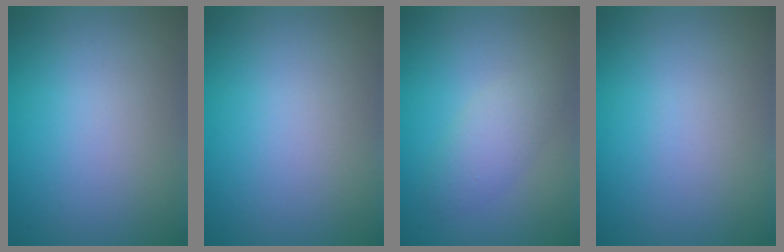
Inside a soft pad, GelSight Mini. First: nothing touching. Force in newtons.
{"total": 0.0}
{"total": 2.3, "press": 2.3, "slide": 0.2}
{"total": 0.0}